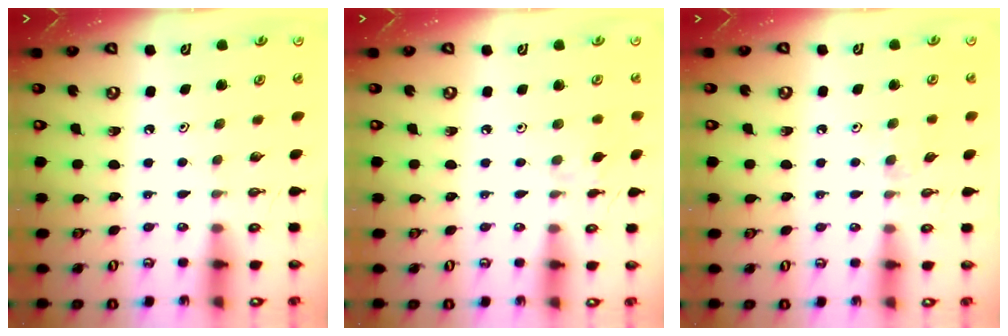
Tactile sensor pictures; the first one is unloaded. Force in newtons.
{"total": 4.1, "press": 4.1, "slide": 0.7}
{"total": 4.5, "press": 4.4, "slide": 0.6}